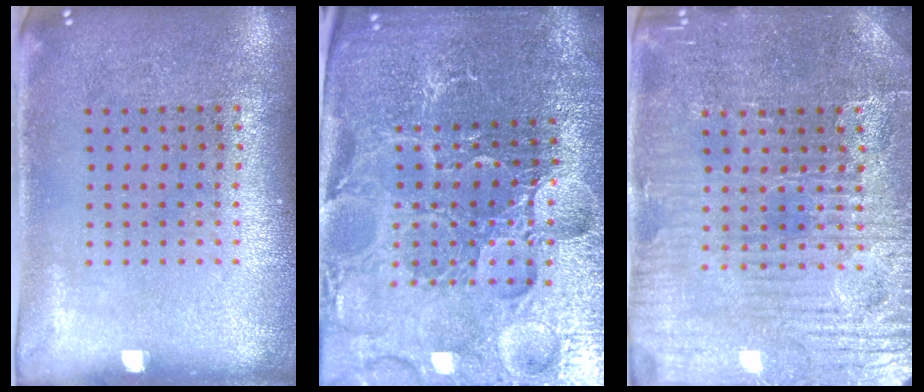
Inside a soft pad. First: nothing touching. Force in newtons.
{"total": 5.2, "press": 5.0, "slide": 1.6}
{"total": 4.6, "press": 4.4, "slide": 1.2}